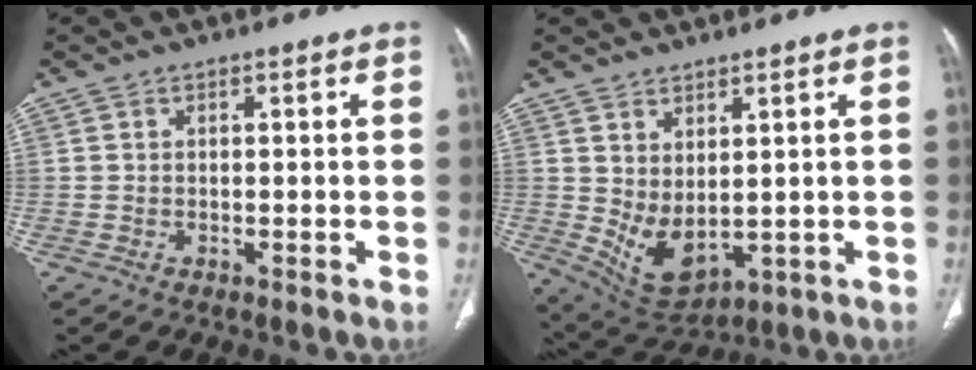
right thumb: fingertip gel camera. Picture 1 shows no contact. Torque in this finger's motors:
{"motor_torque": [-0.52, 0.80, 0.53, 0.72, 0.26]}